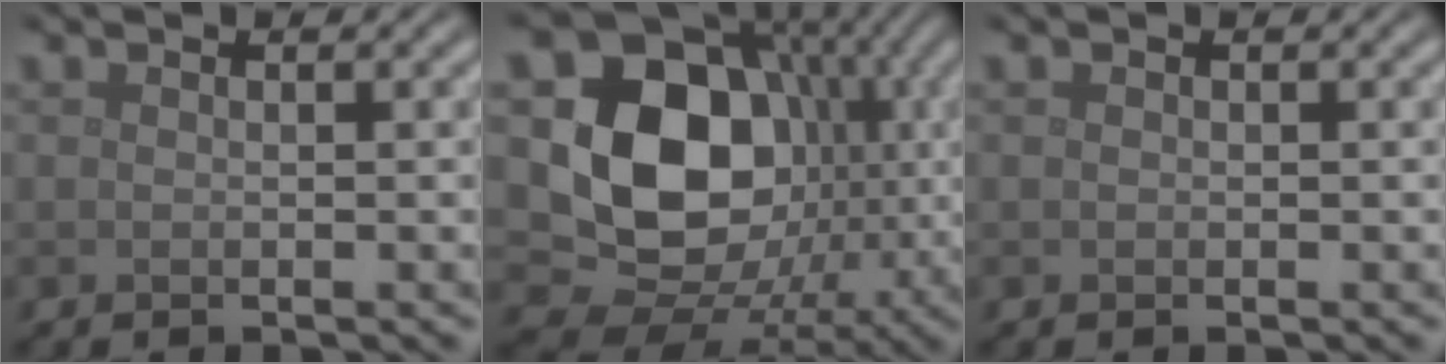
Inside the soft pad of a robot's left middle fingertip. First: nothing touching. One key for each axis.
{"total": 13.9, "fx": 0.4, "fy": 11.5, "fz": 7.9, "tx": -0.116, "ty": -0.007, "tz": -0.003}
{"total": 0.0}